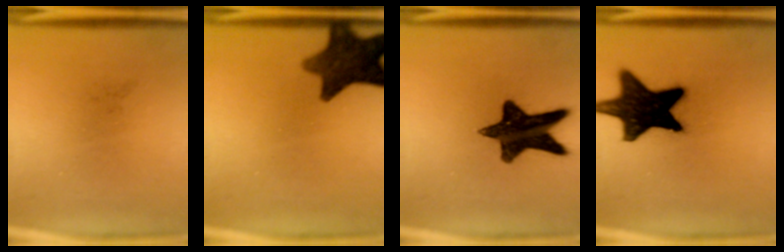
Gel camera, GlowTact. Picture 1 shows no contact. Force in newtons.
{"total": 11.2}
{"total": 14.2}
{"total": 17.6}